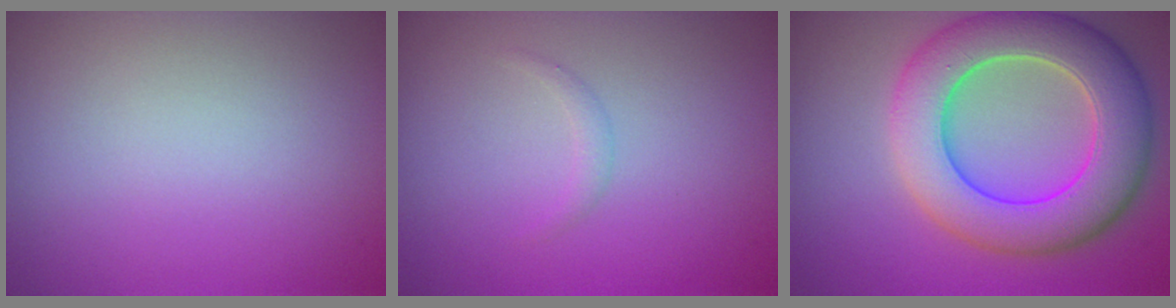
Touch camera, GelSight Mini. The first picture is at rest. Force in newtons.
{"total": 0.8, "press": 0.8, "slide": 0.1}
{"total": 9.2, "press": 9.2, "slide": 0.4}